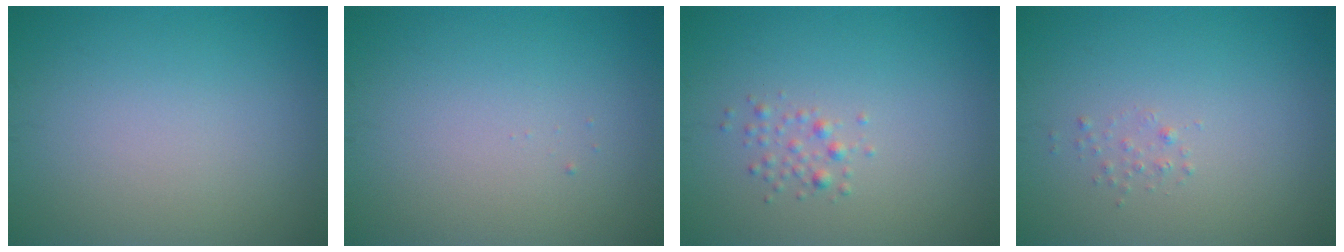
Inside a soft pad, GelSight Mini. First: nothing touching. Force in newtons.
{"total": 0.0}
{"total": 1.2, "press": 1.2, "slide": 0.0}
{"total": 0.6, "press": 0.6, "slide": 0.0}